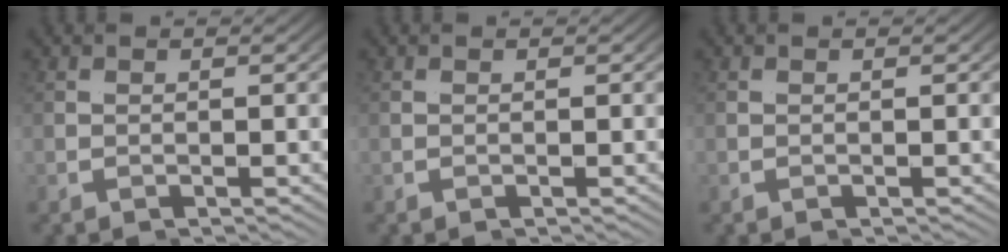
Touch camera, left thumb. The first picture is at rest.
{"total": 0.0}
{"total": 0.0}